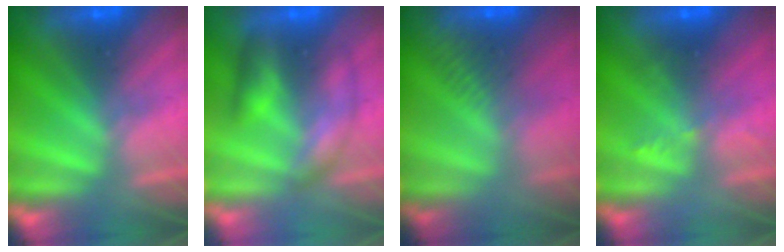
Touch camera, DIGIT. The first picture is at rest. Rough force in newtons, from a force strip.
{"total": 2.6}
{"total": 3.0}
{"total": 2.3}